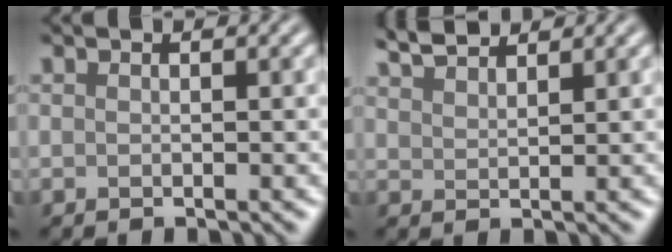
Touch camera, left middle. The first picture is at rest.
{"total": 2.8, "force": [2.7, 0.4, 0.8], "torque": [-0.013, 0.006, 0.057]}